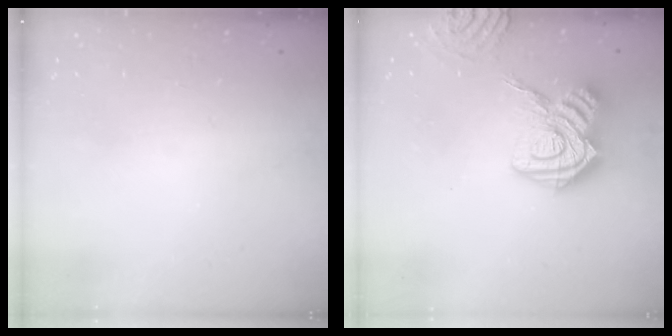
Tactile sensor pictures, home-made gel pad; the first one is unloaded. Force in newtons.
{"total": 18.1, "press": 18.1, "slide": 1.7}